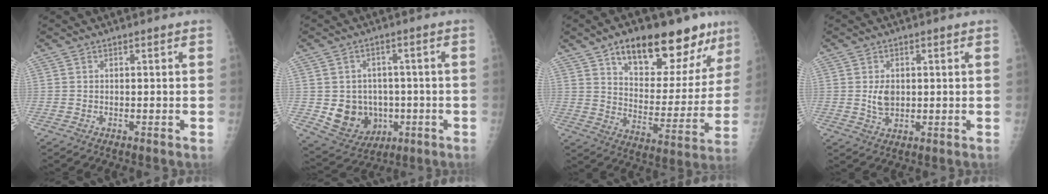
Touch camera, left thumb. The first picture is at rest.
{"total": 11.0, "force": [-1.5, 9.5, 5.2], "torque": [-0.051, 0.003, -0.002]}
{"total": 22.6, "force": [13.7, 10.0, 14.9], "torque": [-0.167, -0.045, 0.210]}
{"total": 4.2, "force": [0.5, 3.0, 2.9], "torque": [-0.040, -0.006, 0.014]}